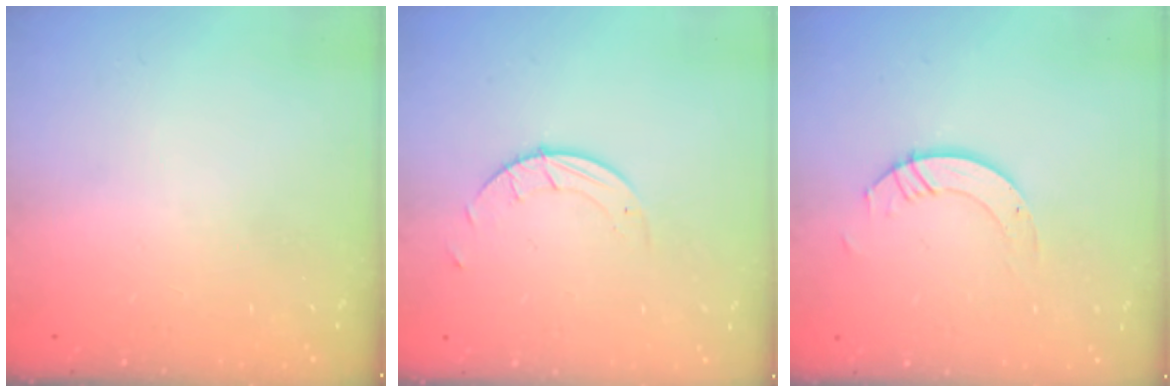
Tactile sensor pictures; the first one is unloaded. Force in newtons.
{"total": 1.9, "press": 1.9, "slide": 0.1}
{"total": 4.4, "press": 4.4, "slide": 0.0}